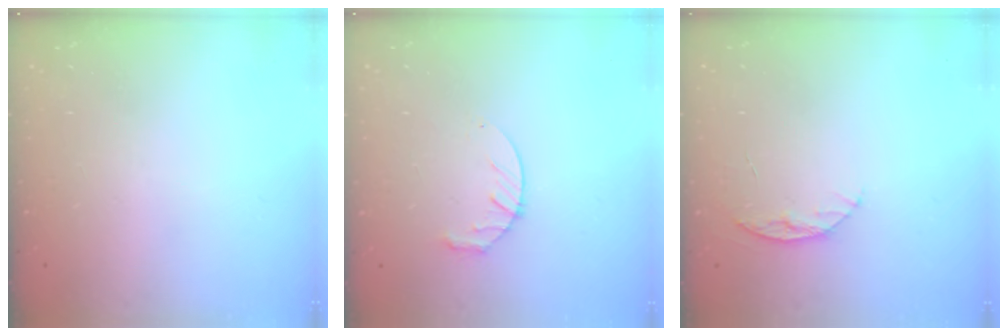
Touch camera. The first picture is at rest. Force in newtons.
{"total": 6.8, "press": 6.8, "slide": 0.8}
{"total": 5.6, "press": 5.6, "slide": 0.6}